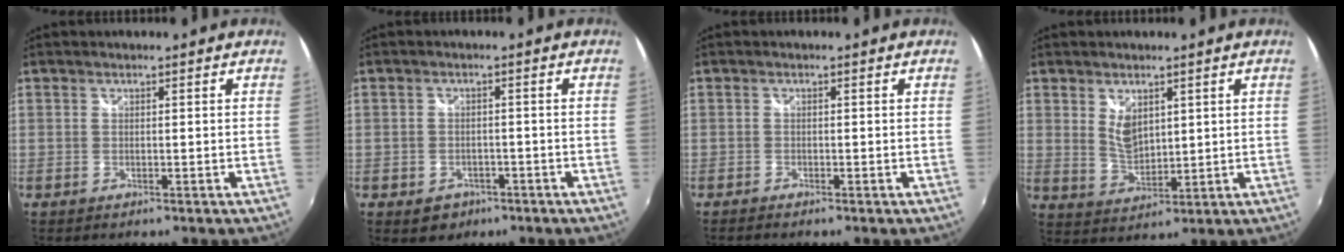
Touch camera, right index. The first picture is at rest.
{"total": 4.3, "force": [-2.3, 3.4, 1.3], "torque": [-0.035, 0.000, -0.028]}
{"total": 1.1, "force": [-1.0, 0.2, 0.3], "torque": [-0.012, -0.007, -0.021]}
{"total": 5.4, "force": [2.2, 3.2, 3.7], "torque": [-0.059, -0.005, 0.045]}